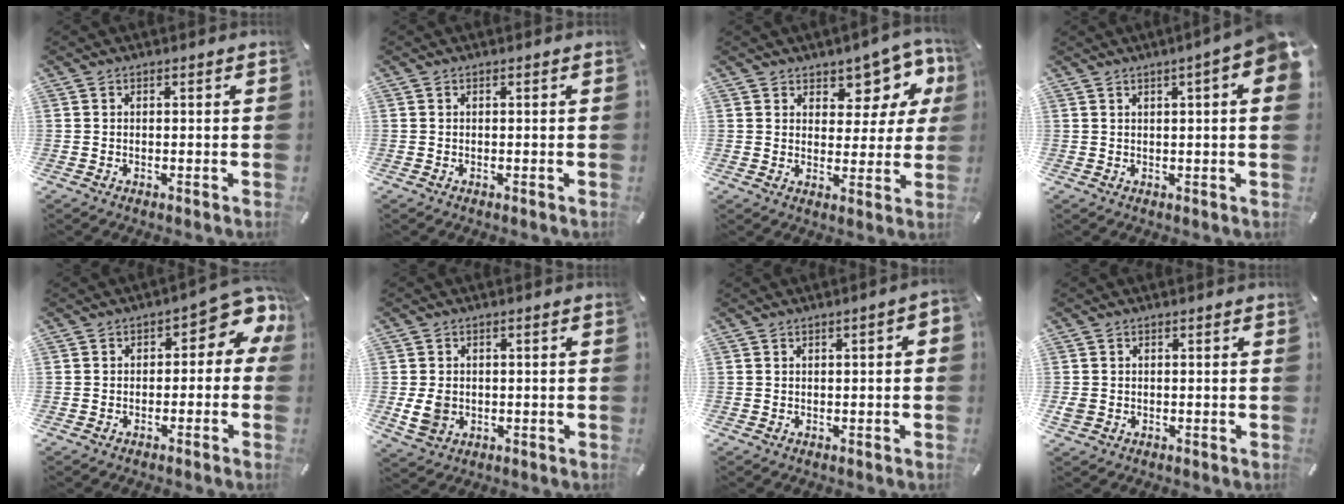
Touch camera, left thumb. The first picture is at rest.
{"total": 0.0}
{"total": 9.0, "force": [5.7, 5.7, 4.0], "torque": [-0.043, -0.051, 0.098]}
{"total": 6.3, "force": [2.7, 0.7, 5.7], "torque": [-0.092, -0.009, 0.044]}
{"total": 6.9, "force": [2.4, 3.9, 5.2], "torque": [-0.058, -0.025, 0.032]}
{"total": 4.8, "force": [-0.6, 3.9, 2.6], "torque": [-0.057, -0.002, -0.014]}
{"total": 2.0, "force": [-0.2, 0.7, 1.9], "torque": [-0.031, 0.004, -0.004]}
{"total": 1.5, "force": [-0.2, 1.3, 0.6], "torque": [-0.012, 0.003, -0.005]}